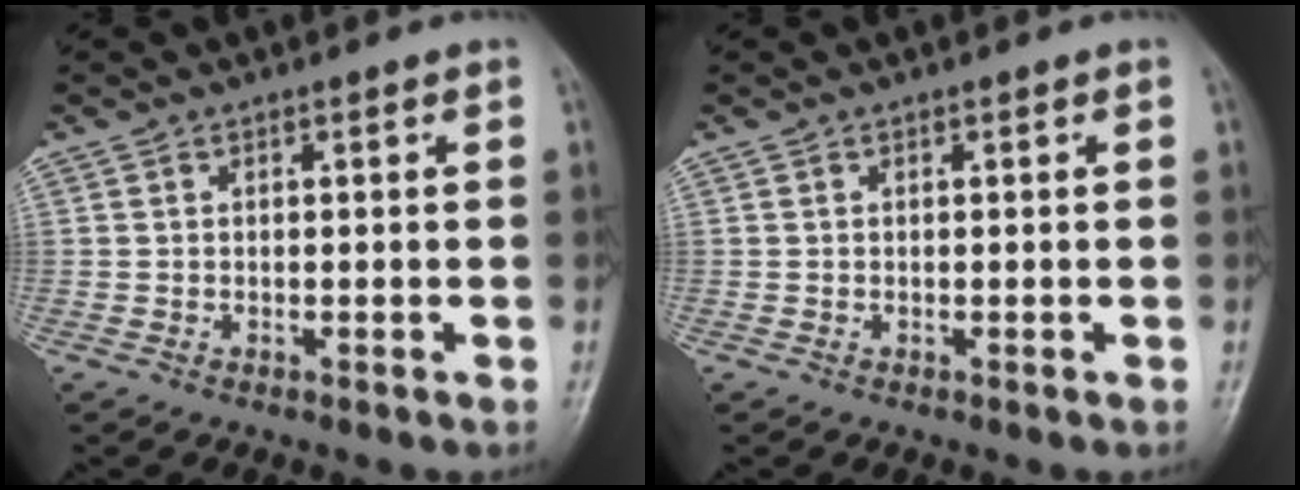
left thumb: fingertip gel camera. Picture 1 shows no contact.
{"total": 0.0}